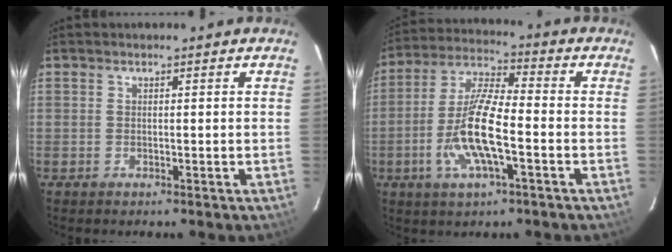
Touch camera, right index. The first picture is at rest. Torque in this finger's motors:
{"motor_torque": [1.41, -0.73, 0.84, 0.21]}